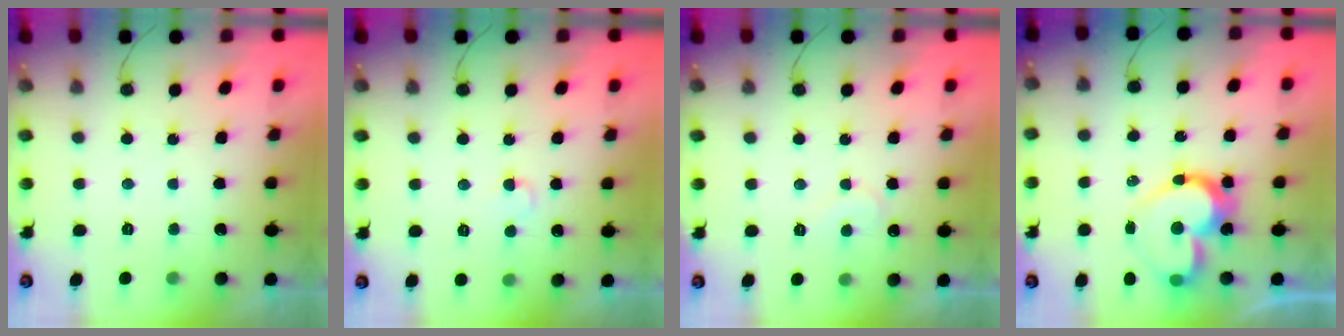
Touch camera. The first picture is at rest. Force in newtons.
{"total": 3.3, "press": 3.3, "slide": 0.4}
{"total": 4.9, "press": 4.9, "slide": 0.4}
{"total": 14.6, "press": 14.6, "slide": 1.3}